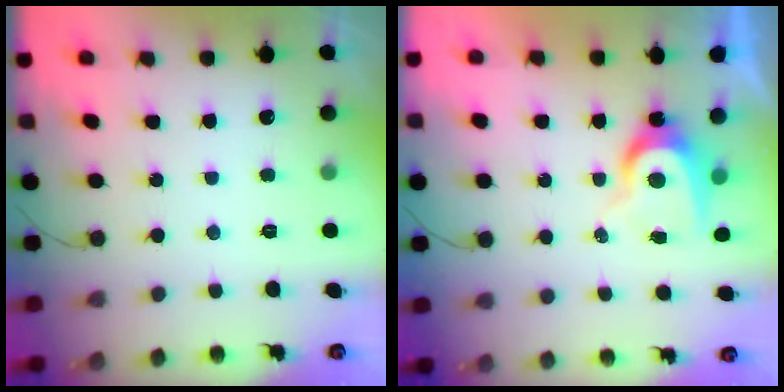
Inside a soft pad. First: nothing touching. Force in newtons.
{"total": 8.2, "press": 8.2, "slide": 0.3}